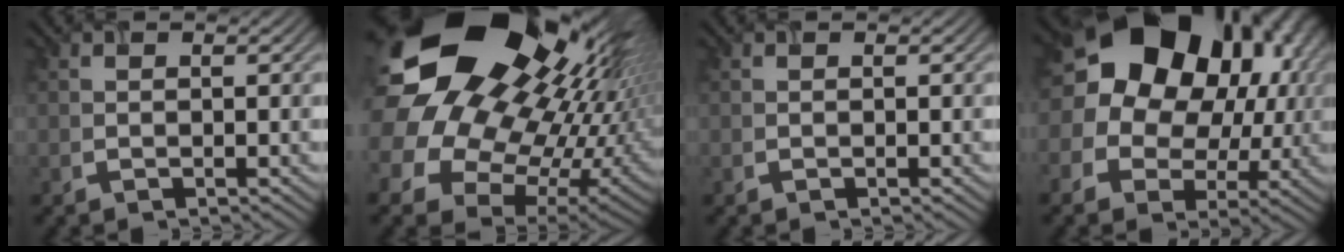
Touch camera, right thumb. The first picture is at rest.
{"total": 24.0, "force": [10.2, 17.2, 13.3], "torque": [-0.318, 0.032, 0.186]}
{"total": 0.0}
{"total": 23.7, "force": [7.0, 19.0, 12.2], "torque": [-0.236, 0.032, 0.110]}